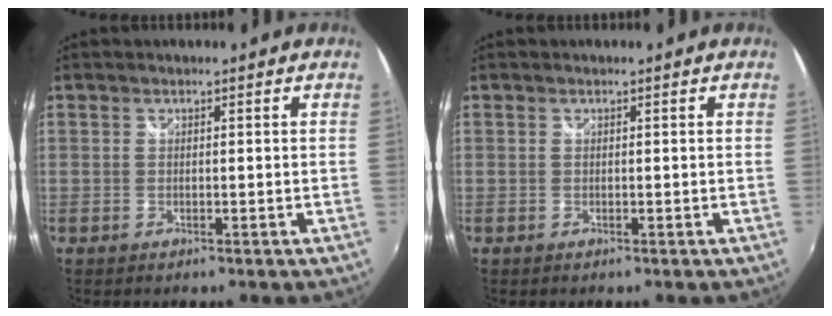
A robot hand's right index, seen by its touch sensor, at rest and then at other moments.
{"total": 0.0}